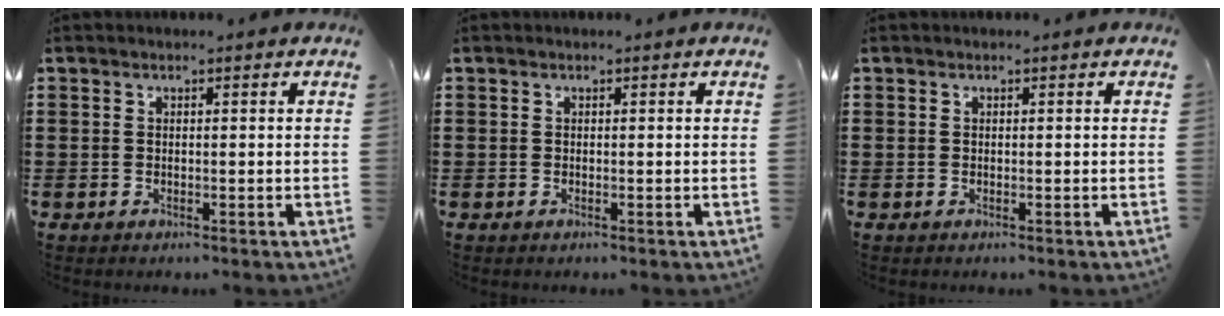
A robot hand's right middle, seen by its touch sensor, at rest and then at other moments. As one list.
[{"total": 0.0}, {"total": 0.0}]